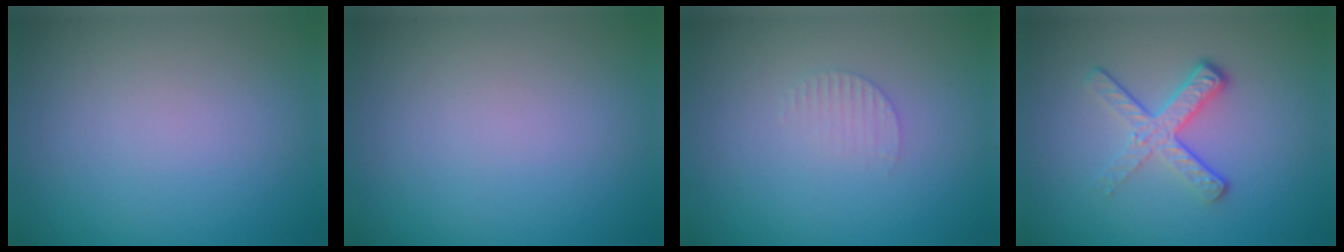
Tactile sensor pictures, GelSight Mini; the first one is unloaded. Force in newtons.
{"total": 0.0}
{"total": 1.3, "press": 1.2, "slide": 0.4}
{"total": 3.9, "press": 2.6, "slide": 2.9}